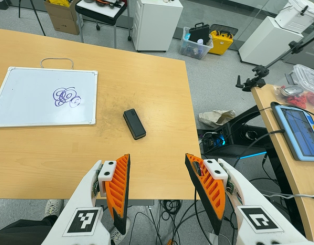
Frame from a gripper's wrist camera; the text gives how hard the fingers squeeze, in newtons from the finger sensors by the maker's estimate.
{"total": 0.0}